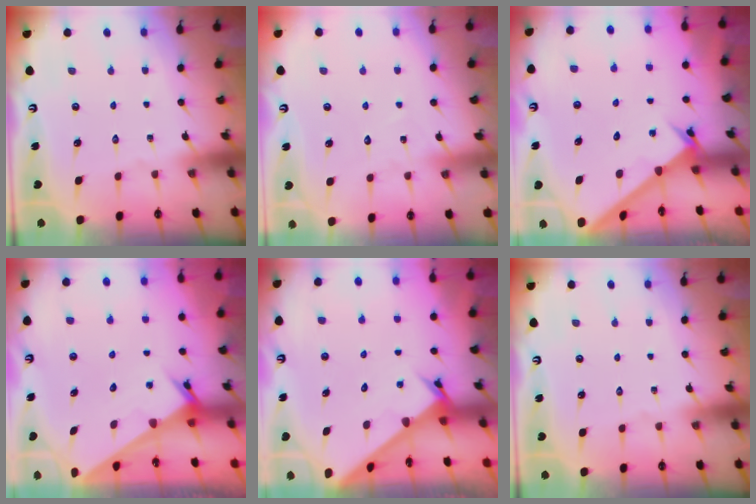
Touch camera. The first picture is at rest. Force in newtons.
{"total": 5.3, "press": 5.3, "slide": 0.5}
{"total": 2.1, "press": 2.1, "slide": 0.2}
{"total": 2.4, "press": 2.4, "slide": 0.1}
{"total": 2.4, "press": 2.4, "slide": 0.1}
{"total": 0.0}